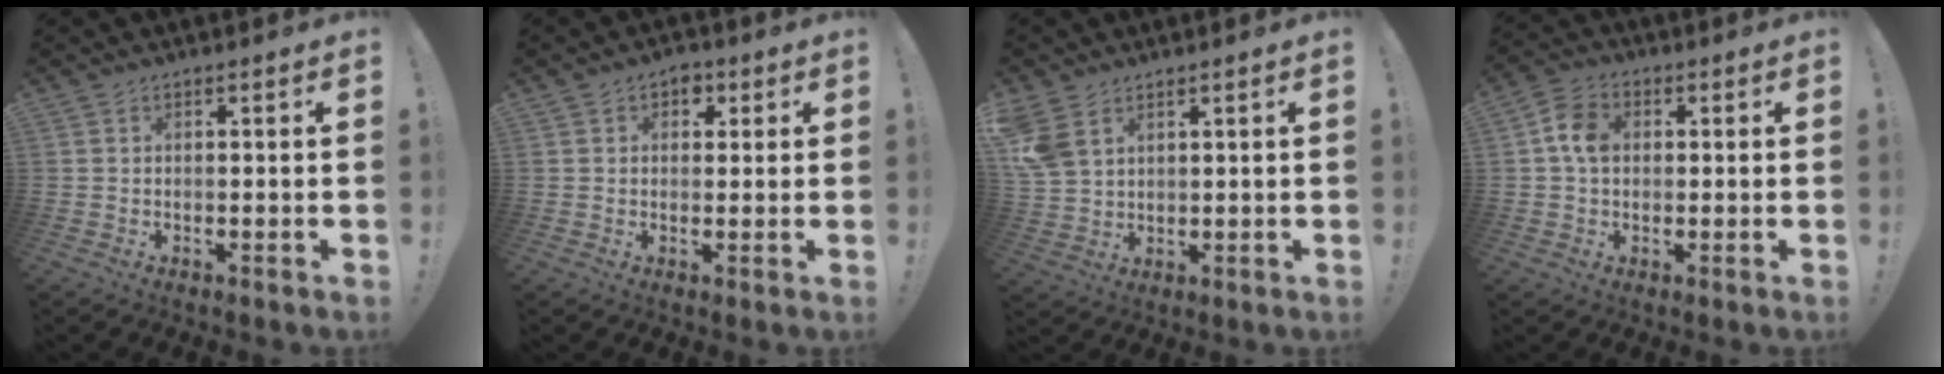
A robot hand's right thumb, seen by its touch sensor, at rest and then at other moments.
{"total": 4.2, "force": [1.5, 3.6, 1.6], "torque": [-0.012, -0.001, 0.023]}
{"total": 7.7, "force": [4.0, 5.1, 4.1], "torque": [-0.088, -0.011, 0.082]}
{"total": 8.1, "force": [0.8, 6.1, 5.3], "torque": [-0.085, 0.015, 0.018]}